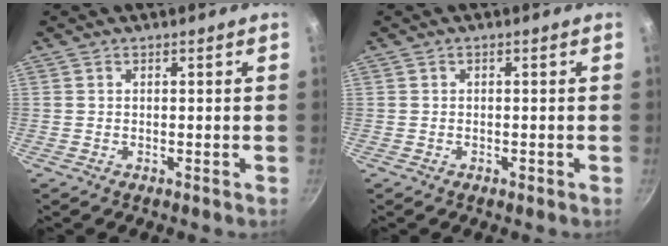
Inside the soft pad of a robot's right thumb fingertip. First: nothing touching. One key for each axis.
{"total": 0.7, "fx": -0.3, "fy": 0.5, "fz": 0.4, "tx": -0.002, "ty": 0.001, "tz": -0.005}